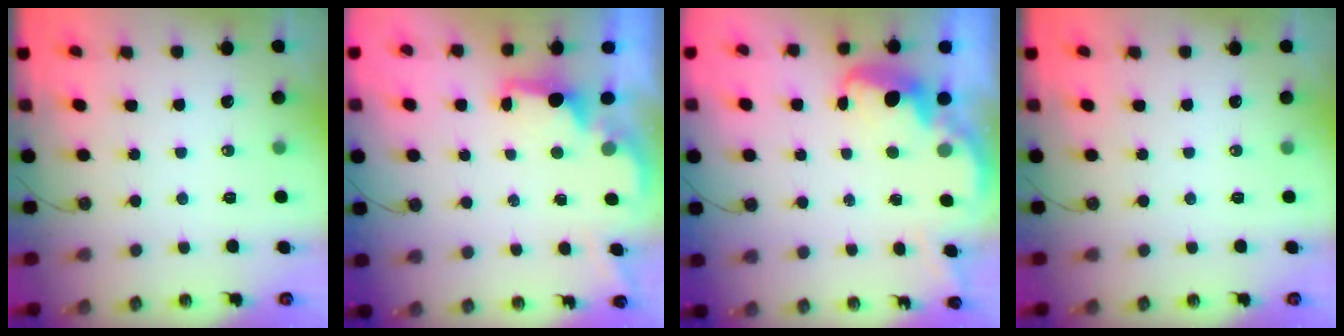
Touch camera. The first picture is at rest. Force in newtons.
{"total": 1.6, "press": 1.4, "slide": 0.7}
{"total": 3.0, "press": 3.0, "slide": 0.5}
{"total": 0.0}